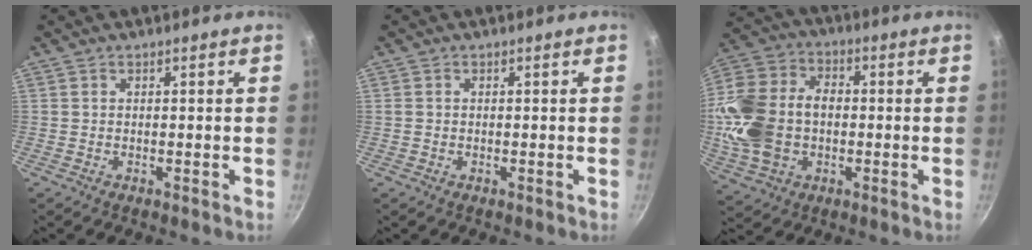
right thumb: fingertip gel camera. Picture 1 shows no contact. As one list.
[{"total": 0.7, "force": [0.0, 0.6, 0.3], "torque": [-0.005, 0.002, 0.000]}, {"total": 19.1, "force": [-1.5, 13.9, 13.1], "torque": [-0.258, 0.031, -0.026]}]